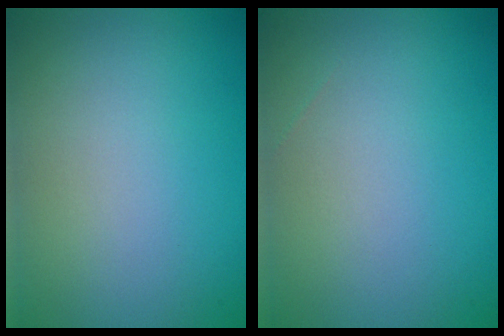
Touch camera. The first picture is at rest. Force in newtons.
{"total": 0.0}